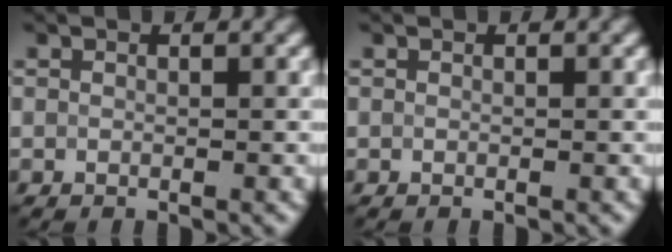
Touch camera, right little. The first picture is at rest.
{"total": 0.0}